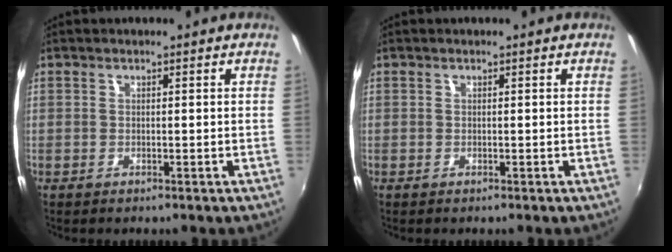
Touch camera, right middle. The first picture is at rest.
{"total": 0.0}